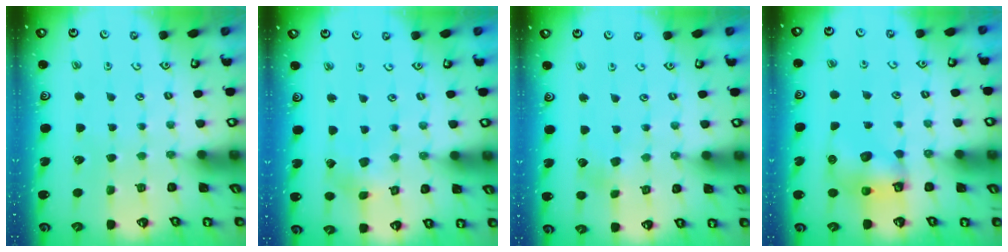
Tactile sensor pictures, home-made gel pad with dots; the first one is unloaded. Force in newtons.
{"total": 2.7, "press": 2.7, "slide": 0.3}
{"total": 2.4, "press": 2.3, "slide": 0.4}
{"total": 8.0, "press": 8.0, "slide": 0.4}